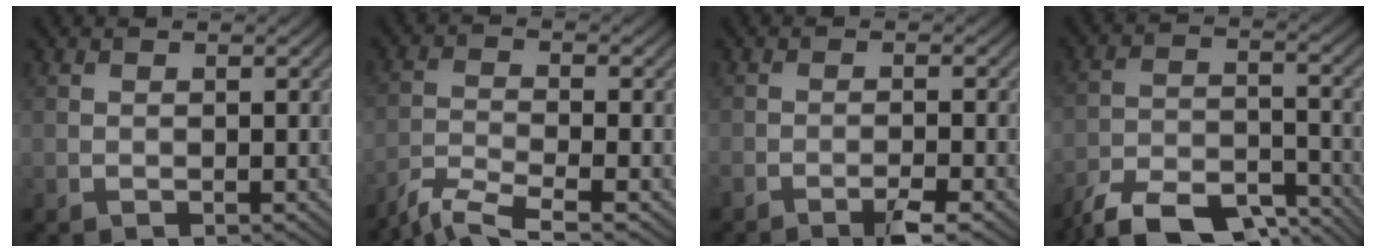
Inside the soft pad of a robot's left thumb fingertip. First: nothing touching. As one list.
[{"total": 5.7, "force": [-4.6, 0.8, 3.1], "torque": [-0.064, -0.011, -0.099]}, {"total": 3.3, "force": [-2.5, 0.2, 2.1], "torque": [-0.038, 0.002, -0.045]}, {"total": 12.7, "force": [-10.4, 4.4, 5.9], "torque": [-0.109, -0.016, -0.177]}]